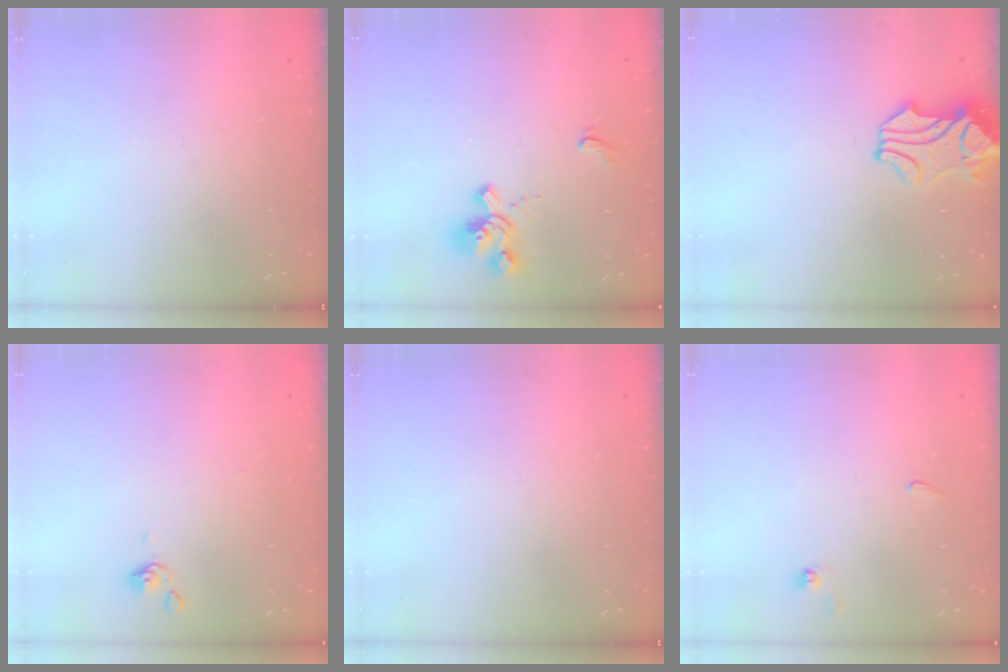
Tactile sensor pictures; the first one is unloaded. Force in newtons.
{"total": 2.1, "press": 1.6, "slide": 1.4}
{"total": 1.1, "press": 0.4, "slide": 1.0}
{"total": 0.0}
{"total": 0.0}
{"total": 0.9, "press": 0.9, "slide": 0.2}